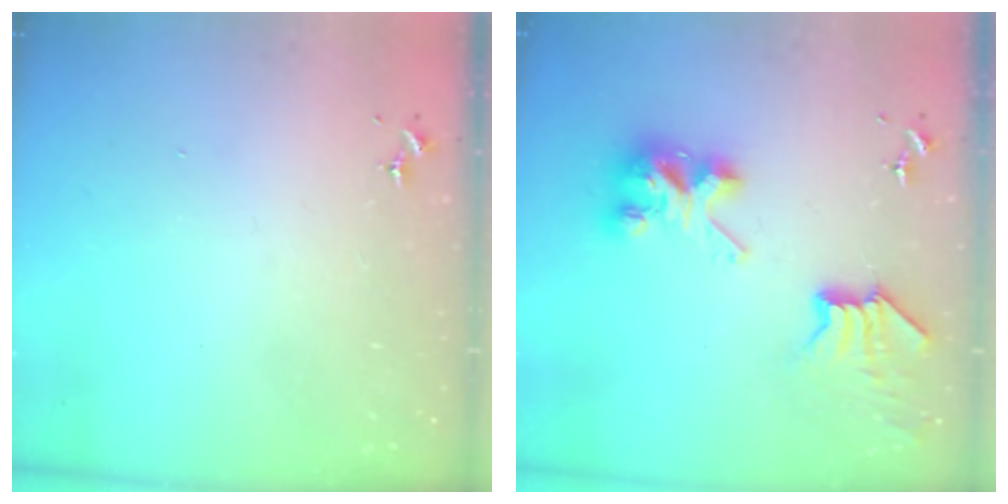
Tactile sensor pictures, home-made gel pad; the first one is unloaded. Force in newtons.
{"total": 10.5, "press": 10.5, "slide": 0.8}